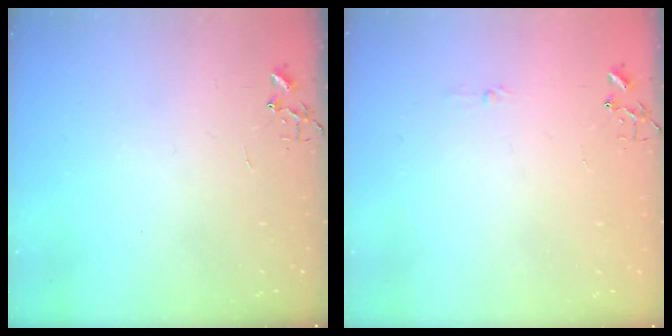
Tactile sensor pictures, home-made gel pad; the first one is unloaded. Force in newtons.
{"total": 3.5, "press": 3.5, "slide": 0.4}